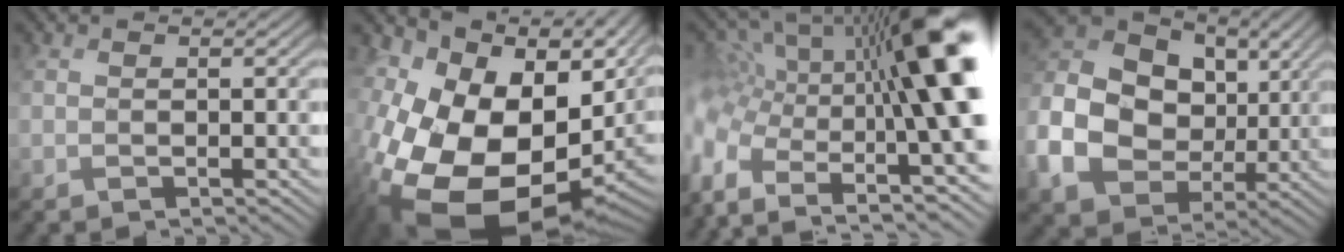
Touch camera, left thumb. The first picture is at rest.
{"total": 20.7, "force": [-4.3, 13.8, 14.9], "torque": [-0.280, -0.036, -0.029]}
{"total": 18.0, "force": [-2.6, 8.0, 15.9], "torque": [-0.272, -0.020, -0.021]}
{"total": 14.6, "force": [-0.4, 11.6, 8.9], "torque": [-0.233, -0.003, -0.009]}